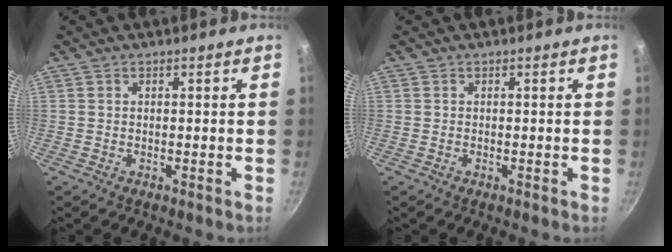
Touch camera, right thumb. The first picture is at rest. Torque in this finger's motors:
{"motor_torque": [-0.20, -0.41, 0.18, -0.07, 0.01]}